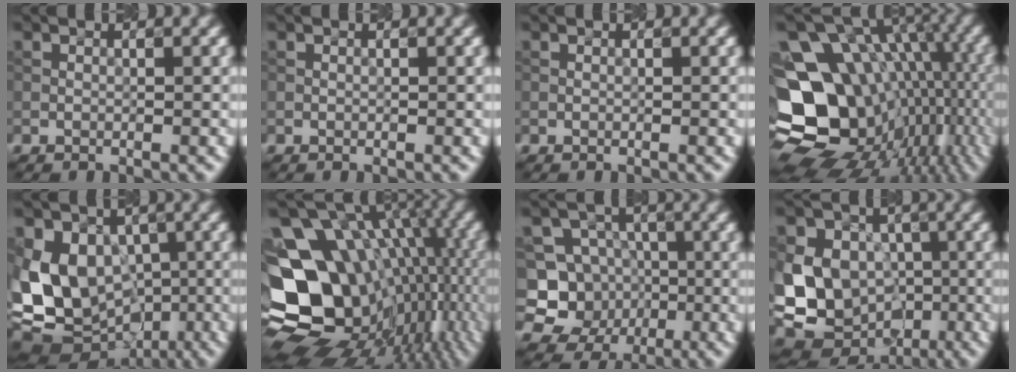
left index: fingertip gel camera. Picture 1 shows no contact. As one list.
[{"total": 0.0}, {"total": 0.0}, {"total": 17.1, "force": [-3.5, 13.1, 10.4], "torque": [-0.157, 0.019, -0.027]}, {"total": 12.5, "force": [-0.8, 9.8, 7.8], "torque": [-0.149, 0.006, -0.016]}, {"total": 18.3, "force": [-1.9, 13.4, 12.3], "torque": [-0.205, 0.007, -0.008]}, {"total": 9.2, "force": [-2.8, 8.5, 1.9], "torque": [-0.041, 0.013, -0.062]}, {"total": 14.6, "force": [-2.4, 12.4, 7.3], "torque": [-0.142, 0.000, -0.064]}]